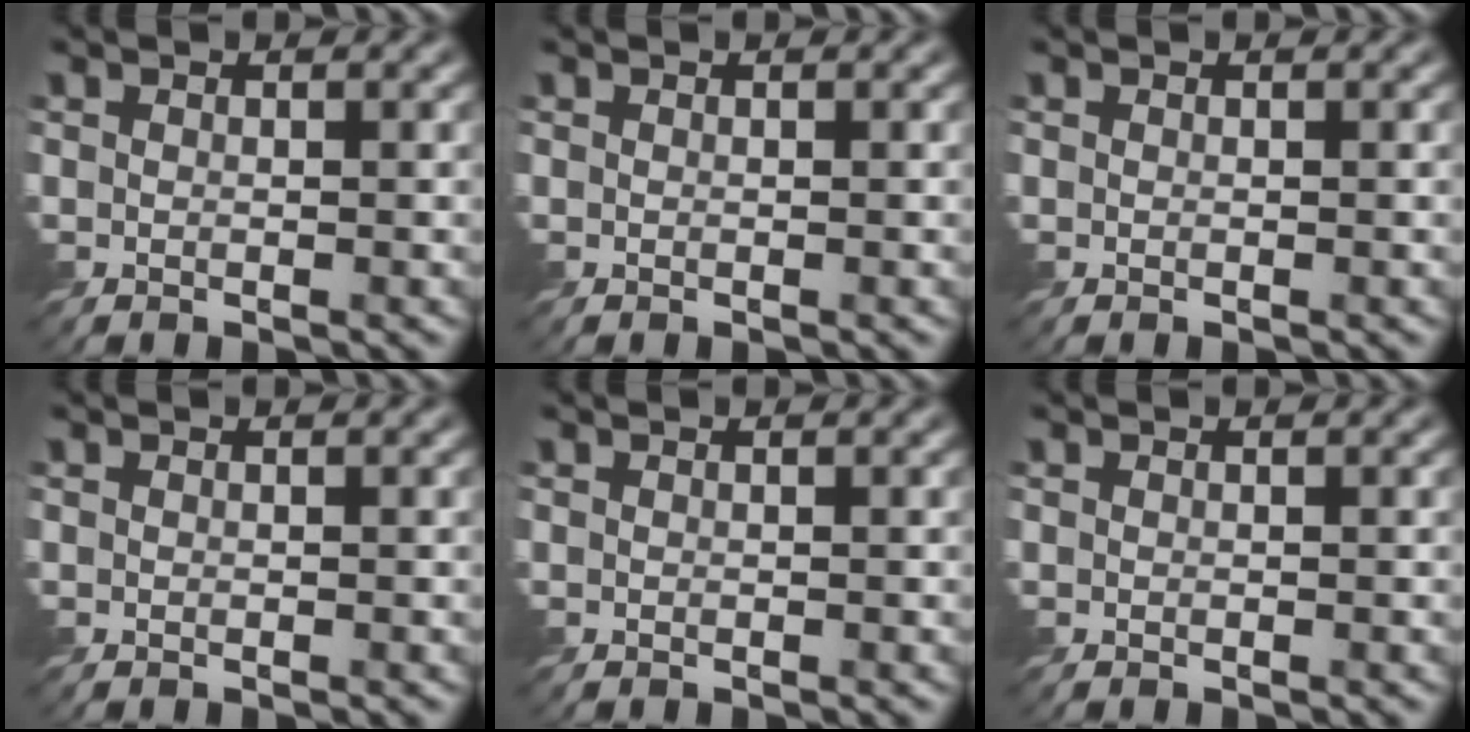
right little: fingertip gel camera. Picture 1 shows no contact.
{"total": 0.0}
{"total": 0.0}
{"total": 0.0}
{"total": 0.0}
{"total": 0.0}